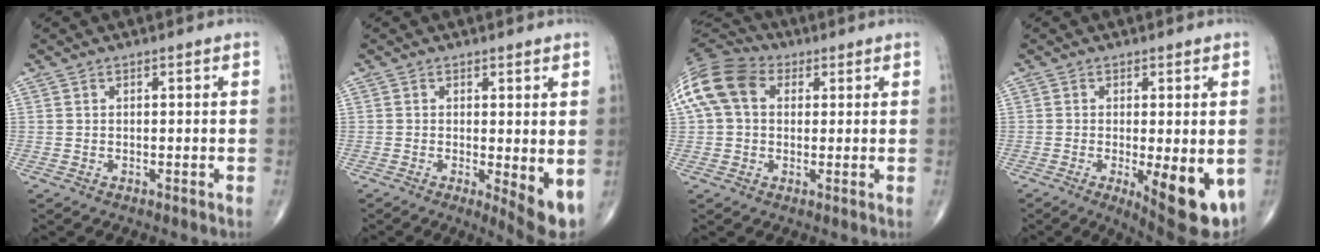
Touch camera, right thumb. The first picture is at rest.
{"total": 6.1, "force": [-0.6, 1.8, 5.8], "torque": [-0.081, -0.018, -0.009]}
{"total": 14.9, "force": [3.8, 10.8, 9.5], "torque": [-0.201, 0.037, 0.059]}
{"total": 12.5, "force": [-3.5, 4.0, 11.4], "torque": [-0.134, -0.020, -0.037]}